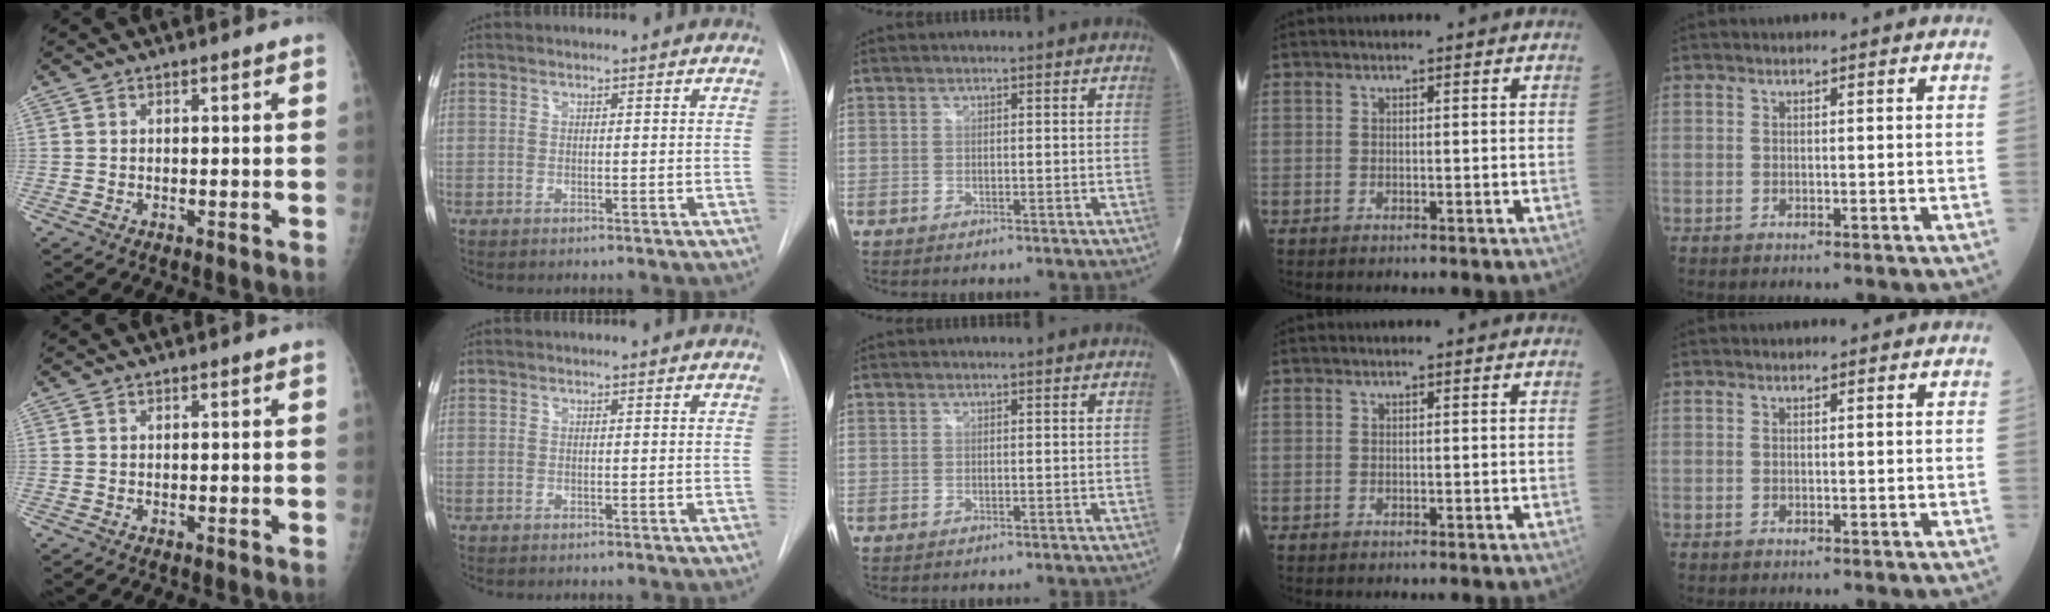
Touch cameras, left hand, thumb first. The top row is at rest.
{}